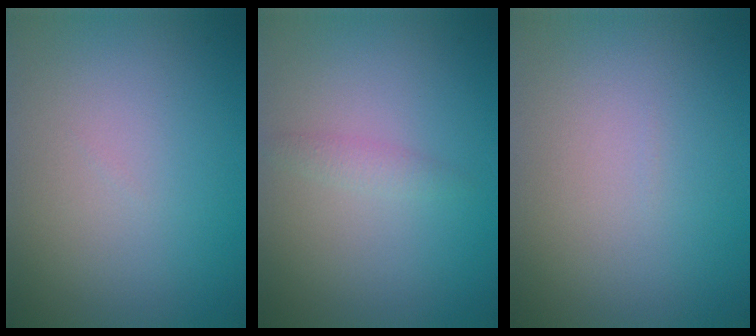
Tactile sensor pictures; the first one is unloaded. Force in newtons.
{"total": 1.0, "press": 1.0, "slide": 0.1}
{"total": 0.0}